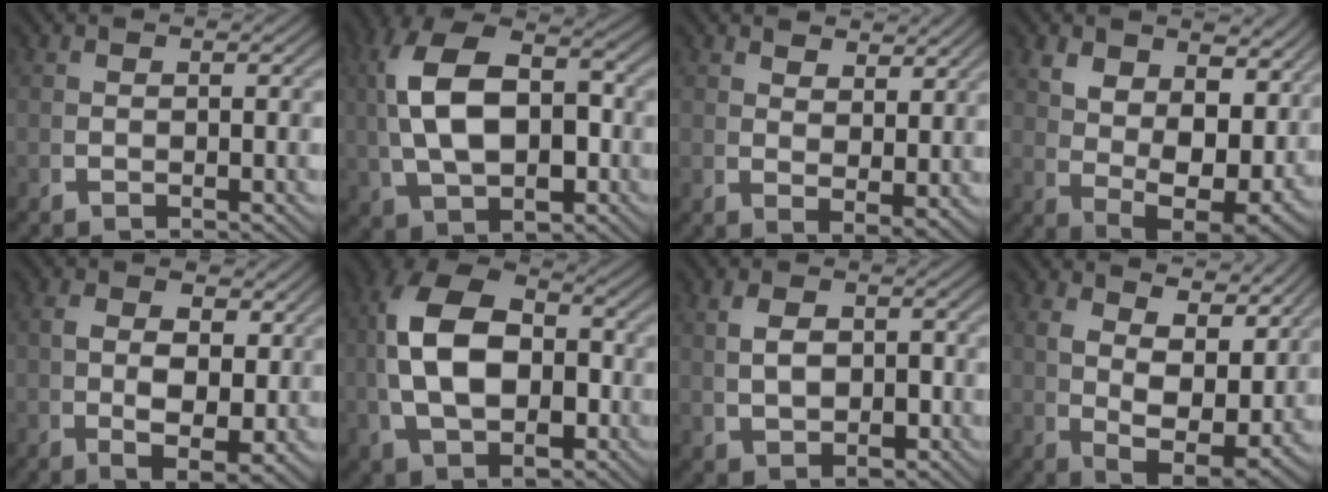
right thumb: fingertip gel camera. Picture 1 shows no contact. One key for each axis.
{"total": 10.2, "fx": 0.6, "fy": 6.1, "fz": 8.1, "tx": -0.161, "ty": -0.017, "tz": 0.026}
{"total": 3.2, "fx": 2.5, "fy": 1.3, "fz": 1.6, "tx": -0.017, "ty": -0.005, "tz": 0.046}
{"total": 9.0, "fx": 1.9, "fy": 5.1, "fz": 7.2, "tx": -0.132, "ty": -0.041, "tz": 0.053}
{"total": 5.7, "fx": 0.3, "fy": 3.7, "fz": 4.3, "tx": -0.067, "ty": -0.020, "tz": 0.013}
{"total": 11.2, "fx": 0.3, "fy": 7.1, "fz": 8.7, "tx": -0.176, "ty": -0.022, "tz": 0.022}
{"total": 3.8, "fx": 0.4, "fy": 2.6, "fz": 2.8, "tx": -0.041, "ty": -0.006, "tz": 0.018}
{"total": 7.2, "fx": 2.0, "fy": 3.8, "fz": 5.8, "tx": -0.105, "ty": -0.025, "tz": 0.046}